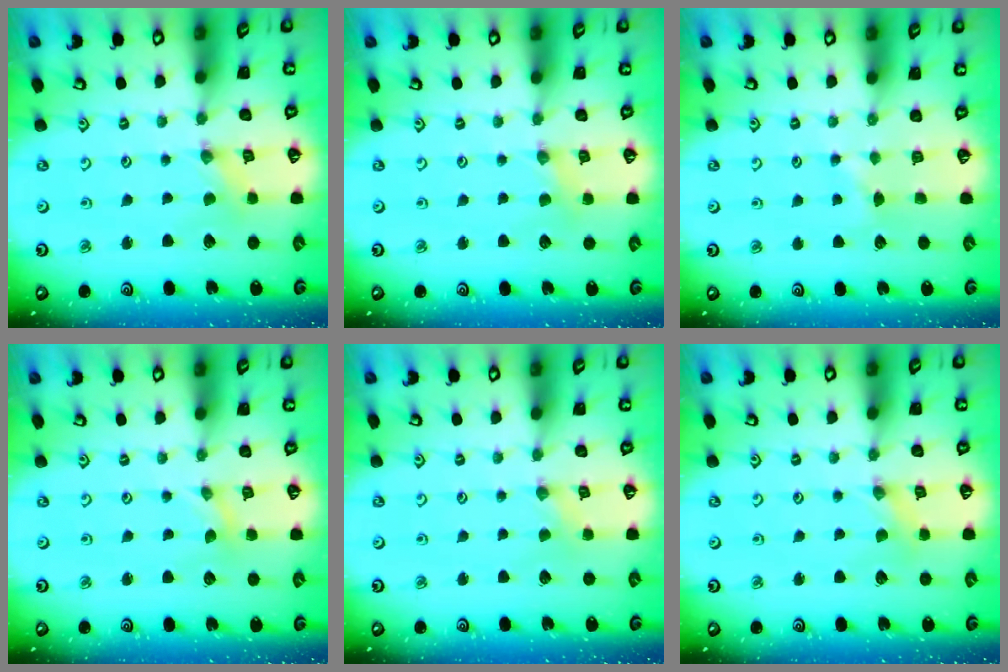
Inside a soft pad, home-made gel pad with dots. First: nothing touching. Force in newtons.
{"total": 2.0, "press": 1.9, "slide": 0.4}
{"total": 2.9, "press": 2.9, "slide": 0.4}
{"total": 0.0}
{"total": 0.0}
{"total": 0.5, "press": 0.5, "slide": 0.1}